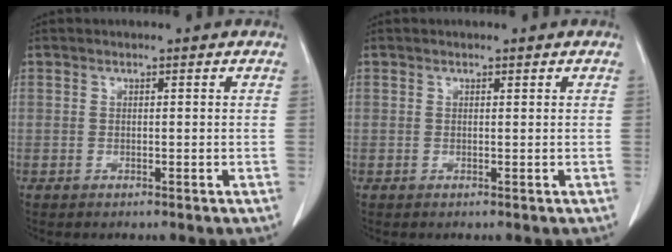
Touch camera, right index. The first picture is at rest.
{"total": 0.0}